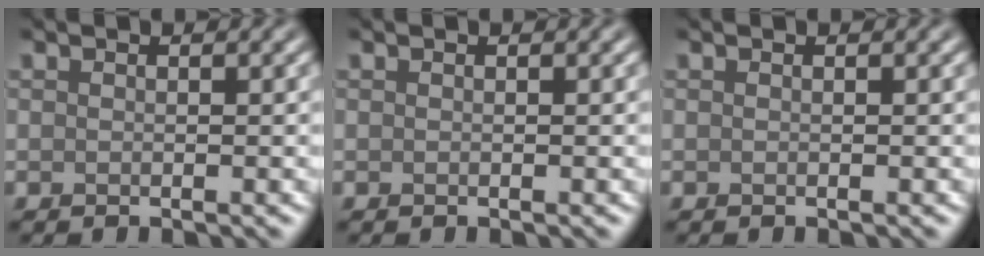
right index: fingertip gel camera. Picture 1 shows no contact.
{"total": 0.0}
{"total": 0.0}